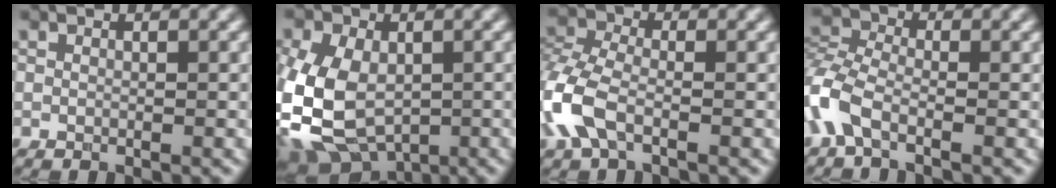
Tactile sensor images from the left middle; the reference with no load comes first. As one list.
[{"total": 9.1, "force": [-2.7, 5.9, 6.4], "torque": [-0.159, -0.013, -0.050]}, {"total": 5.3, "force": [-2.6, 2.8, 3.7], "torque": [-0.113, 0.001, -0.060]}, {"total": 4.3, "force": [-2.8, 1.8, 2.7], "torque": [-0.077, 0.000, -0.067]}]